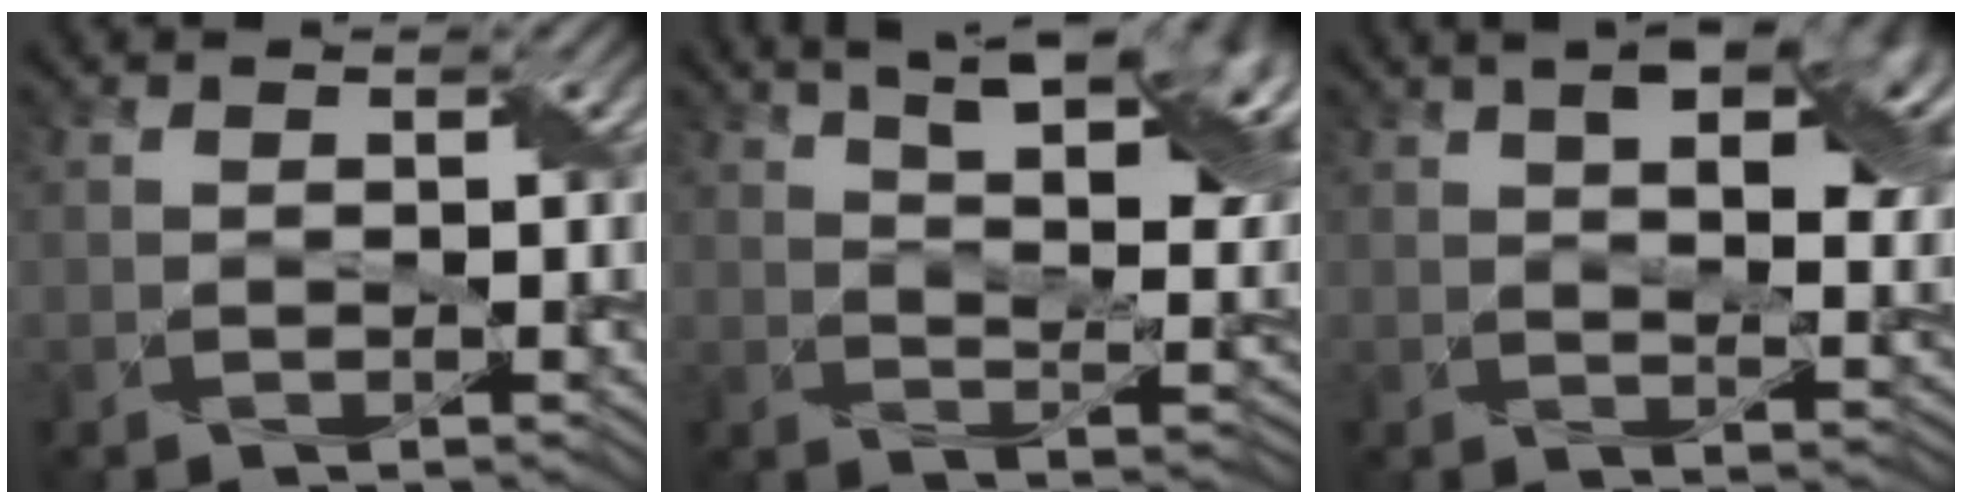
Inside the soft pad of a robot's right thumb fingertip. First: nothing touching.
{"total": 16.2, "force": [8.5, 6.3, 12.3], "torque": [-0.178, 0.027, 0.120]}
{"total": 12.5, "force": [5.1, 5.7, 9.9], "torque": [-0.137, 0.016, 0.066]}